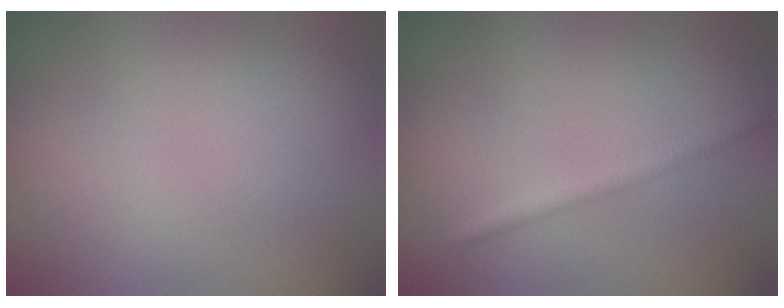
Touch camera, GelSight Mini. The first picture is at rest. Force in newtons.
{"total": 2.0, "press": 2.0, "slide": 0.1}